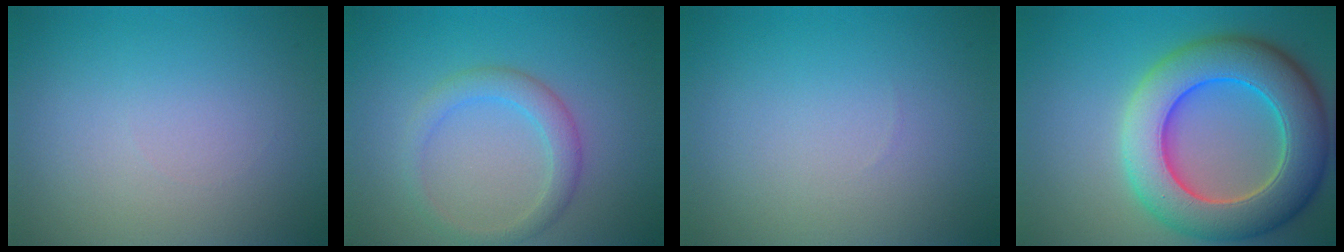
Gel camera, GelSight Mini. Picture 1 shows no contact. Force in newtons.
{"total": 2.7, "press": 2.7, "slide": 0.0}
{"total": 0.0}
{"total": 10.7, "press": 10.6, "slide": 0.6}